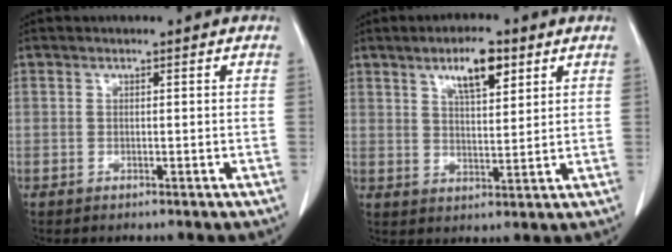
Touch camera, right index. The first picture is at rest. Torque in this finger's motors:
{"motor_torque": [0.29, 0.28, 0.18, 0.09]}